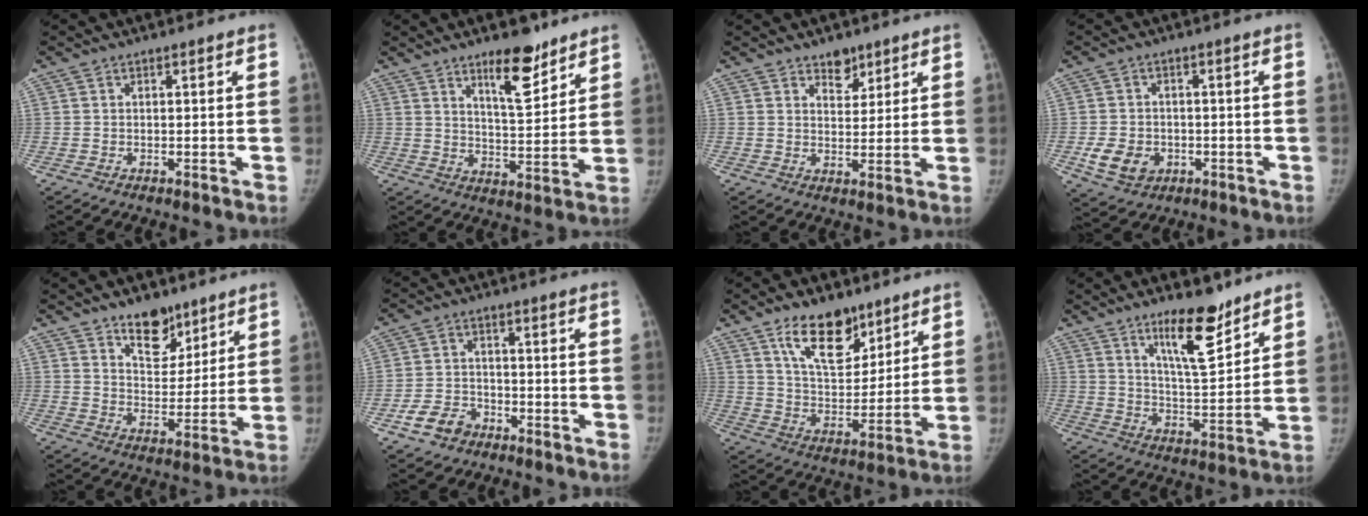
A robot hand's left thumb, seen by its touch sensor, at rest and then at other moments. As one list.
[{"total": 10.0, "force": [6.9, 3.2, 6.5], "torque": [-0.079, -0.052, 0.111]}, {"total": 4.4, "force": [3.2, 2.6, 1.7], "torque": [0.003, -0.023, 0.052]}, {"total": 7.3, "force": [-2.1, 5.8, 3.8], "torque": [-0.056, 0.006, -0.026]}, {"total": 9.7, "force": [6.8, 5.2, 4.4], "torque": [-0.034, -0.048, 0.115]}, {"total": 6.1, "force": [-3.7, 4.3, 2.3], "torque": [-0.034, 0.023, -0.063]}, {"total": 13.9, "force": [9.0, 7.2, 7.8], "torque": [-0.091, -0.060, 0.160]}, {"total": 12.2, "force": [8.5, 3.3, 8.1], "torque": [-0.110, -0.070, 0.147]}]